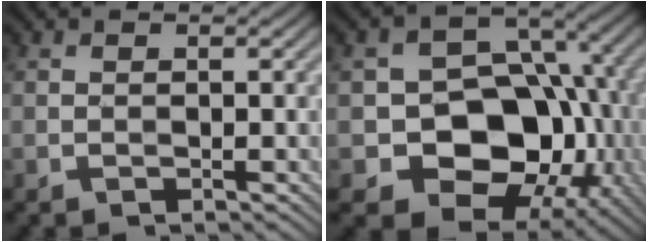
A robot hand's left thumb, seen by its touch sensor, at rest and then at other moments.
{"total": 16.1, "force": [-3.5, 12.3, 9.7], "torque": [-0.133, -0.019, -0.079]}